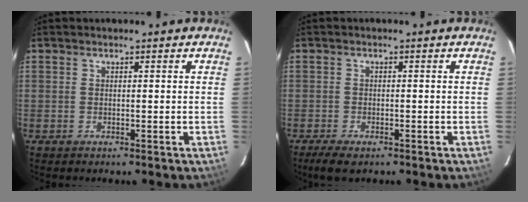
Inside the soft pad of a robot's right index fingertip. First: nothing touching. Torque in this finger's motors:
{"motor_torque": [0.25, -0.20, 0.06, 0.03]}